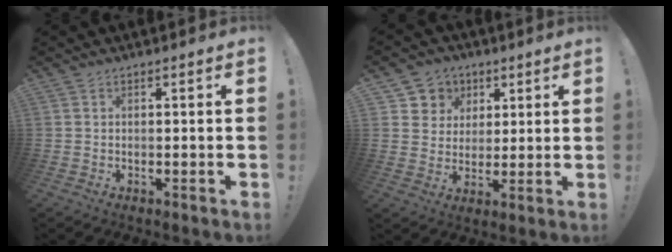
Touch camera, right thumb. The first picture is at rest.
{"total": 7.8, "force": [2.7, 7.2, 1.3], "torque": [-0.016, -0.020, 0.057]}